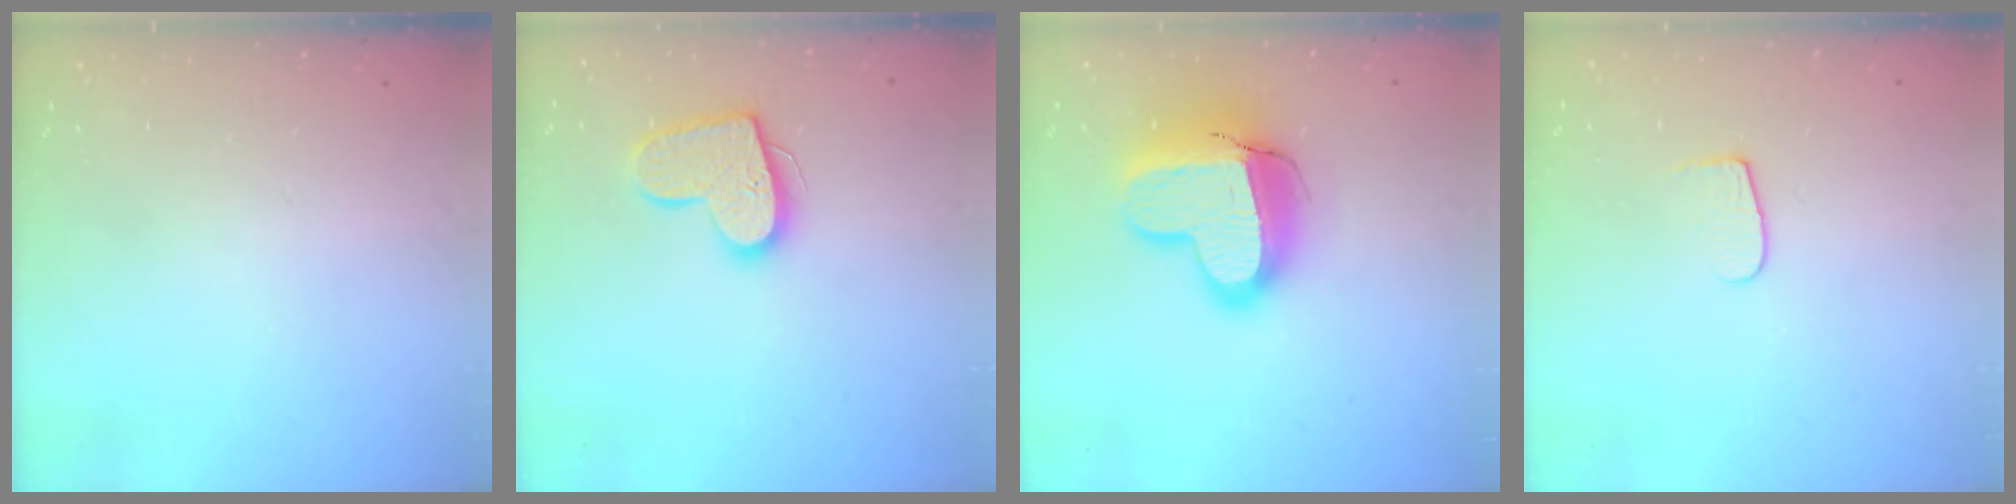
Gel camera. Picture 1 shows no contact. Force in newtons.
{"total": 14.2, "press": 14.2, "slide": 1.0}
{"total": 16.9, "press": 16.8, "slide": 1.4}
{"total": 5.9, "press": 5.9, "slide": 0.6}